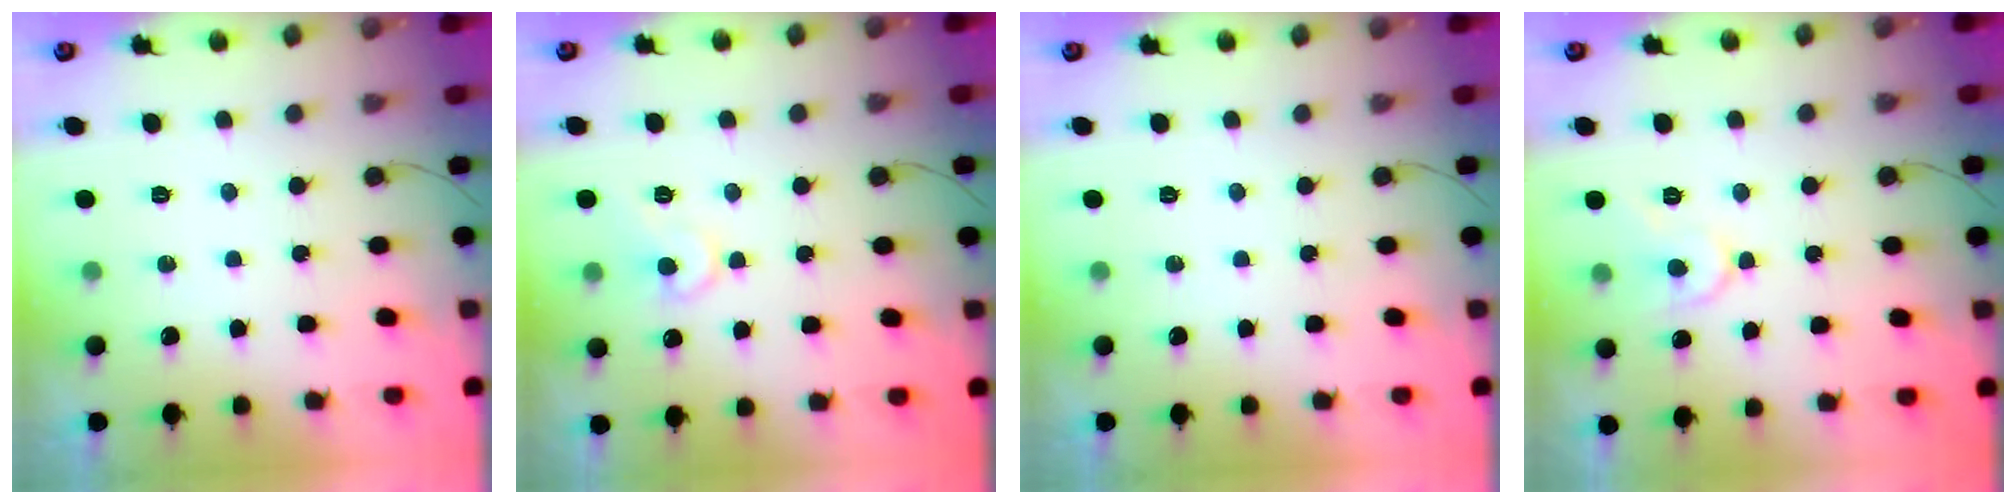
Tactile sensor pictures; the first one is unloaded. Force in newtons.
{"total": 8.2, "press": 8.1, "slide": 0.8}
{"total": 0.0}
{"total": 7.0, "press": 6.9, "slide": 0.8}